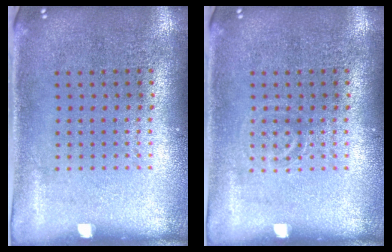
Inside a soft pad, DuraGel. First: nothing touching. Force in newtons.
{"total": 0.8, "press": 0.8, "slide": 0.2}